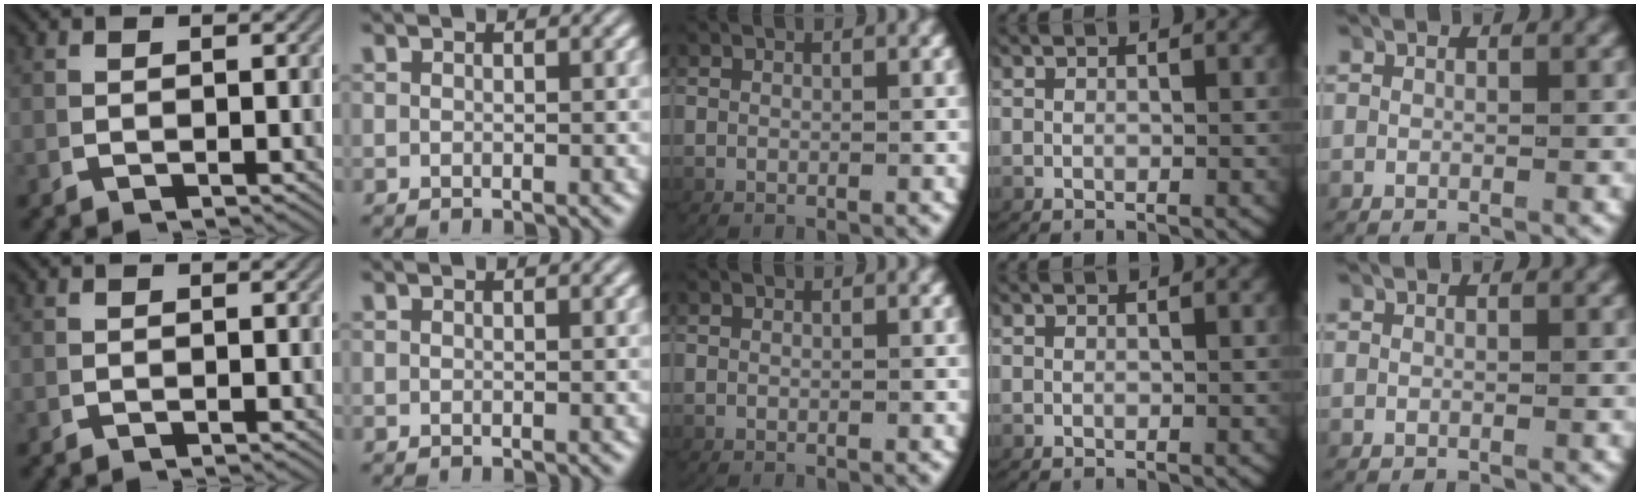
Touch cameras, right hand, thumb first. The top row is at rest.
{}